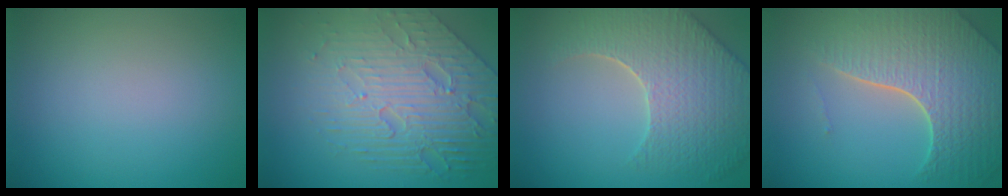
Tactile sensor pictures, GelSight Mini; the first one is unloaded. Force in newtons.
{"total": 8.3, "press": 5.6, "slide": 6.0}
{"total": 7.8, "press": 5.8, "slide": 5.2}
{"total": 8.4, "press": 5.8, "slide": 6.0}